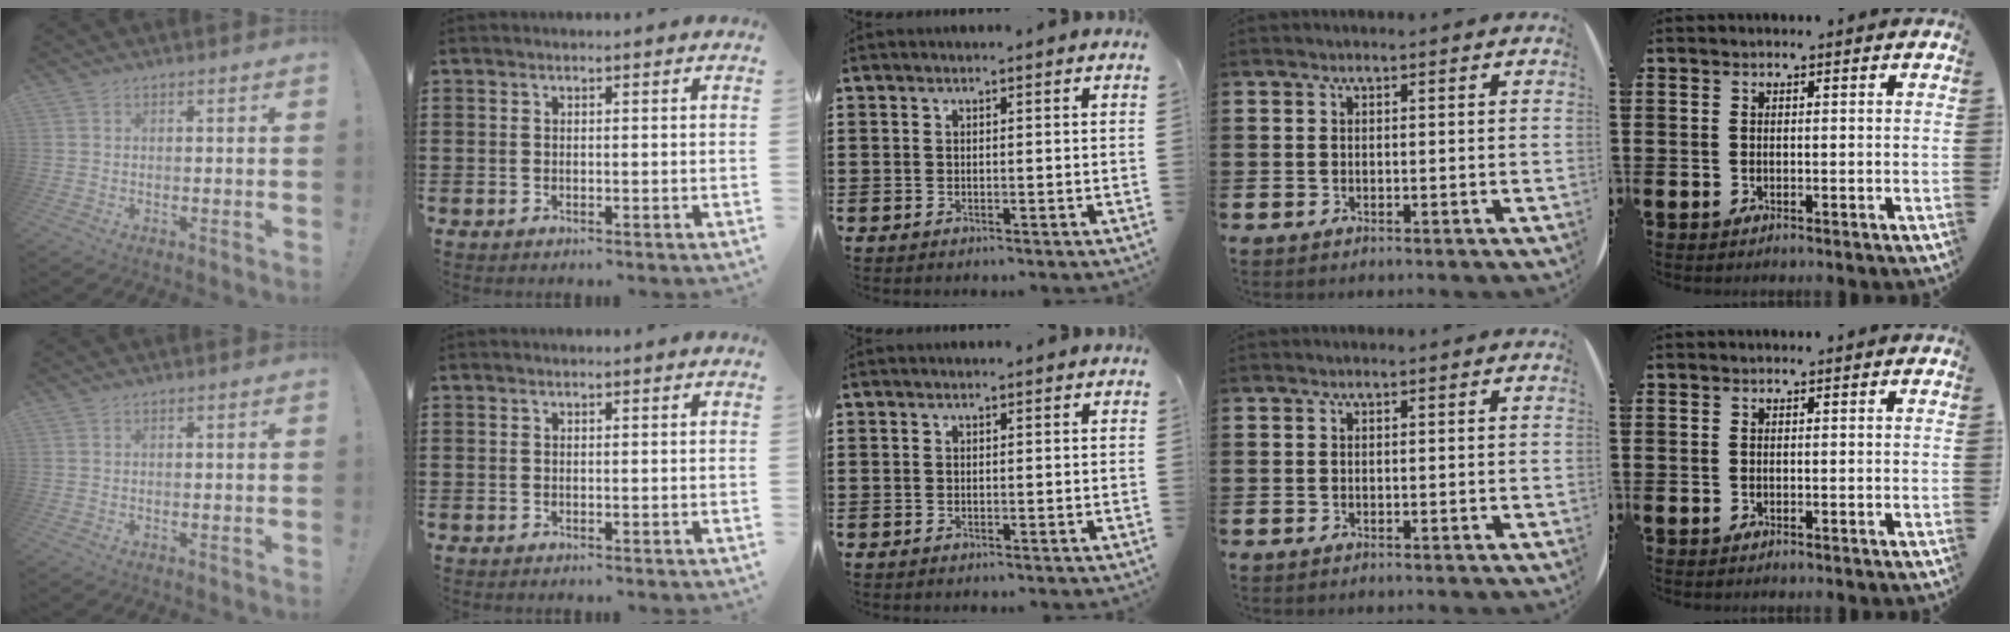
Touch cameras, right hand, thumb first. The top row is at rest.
{}